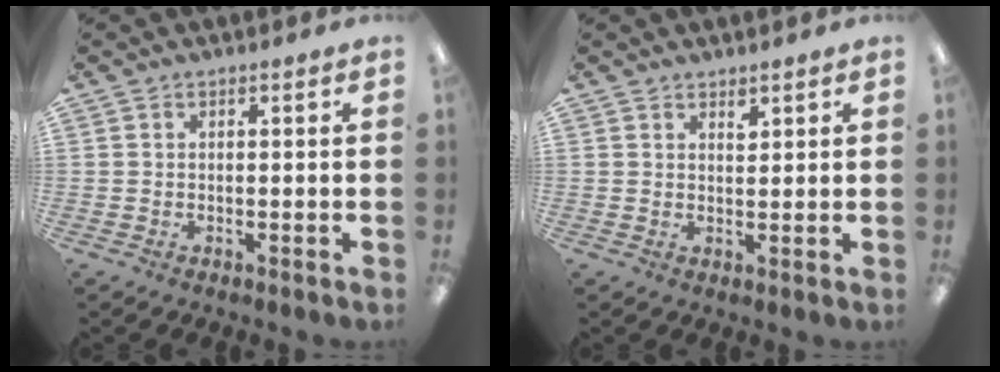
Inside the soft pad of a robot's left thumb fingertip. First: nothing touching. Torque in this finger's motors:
{"motor_torque": [0.29, 0.09, 0.34, -0.10, 0.00]}